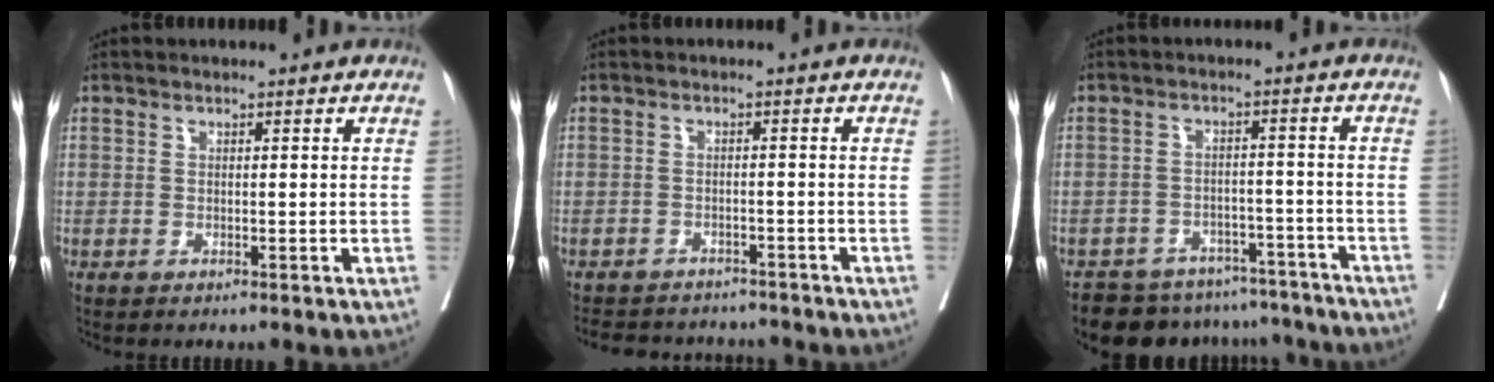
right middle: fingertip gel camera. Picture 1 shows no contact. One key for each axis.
{"total": 9.8, "fx": -9.1, "fy": 2.8, "fz": 2.1, "tx": -0.037, "ty": 0.010, "tz": -0.117}
{"total": 13.2, "fx": -11.8, "fy": 5.4, "fz": 2.2, "tx": -0.026, "ty": 0.020, "tz": -0.147}